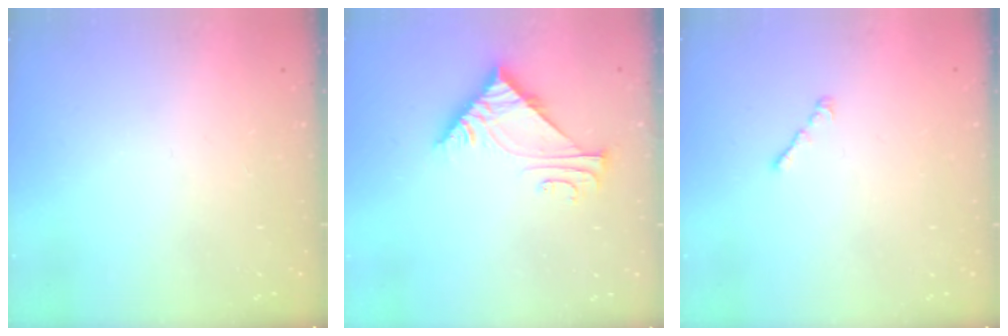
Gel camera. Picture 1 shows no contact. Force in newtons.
{"total": 7.7, "press": 7.7, "slide": 0.4}
{"total": 1.0, "press": 0.9, "slide": 0.5}